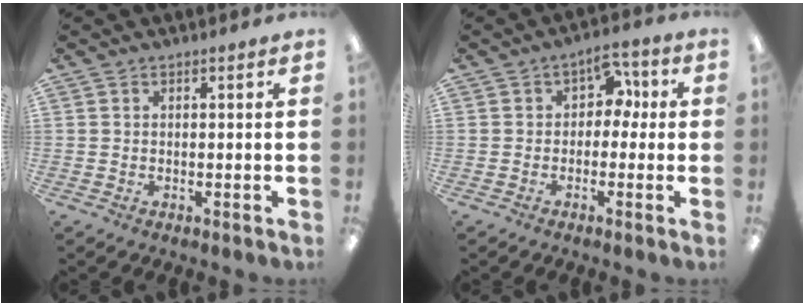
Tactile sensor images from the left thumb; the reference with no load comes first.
{"total": 5.3, "force": [1.2, 4.2, 3.1], "torque": [-0.035, 0.002, 0.015]}